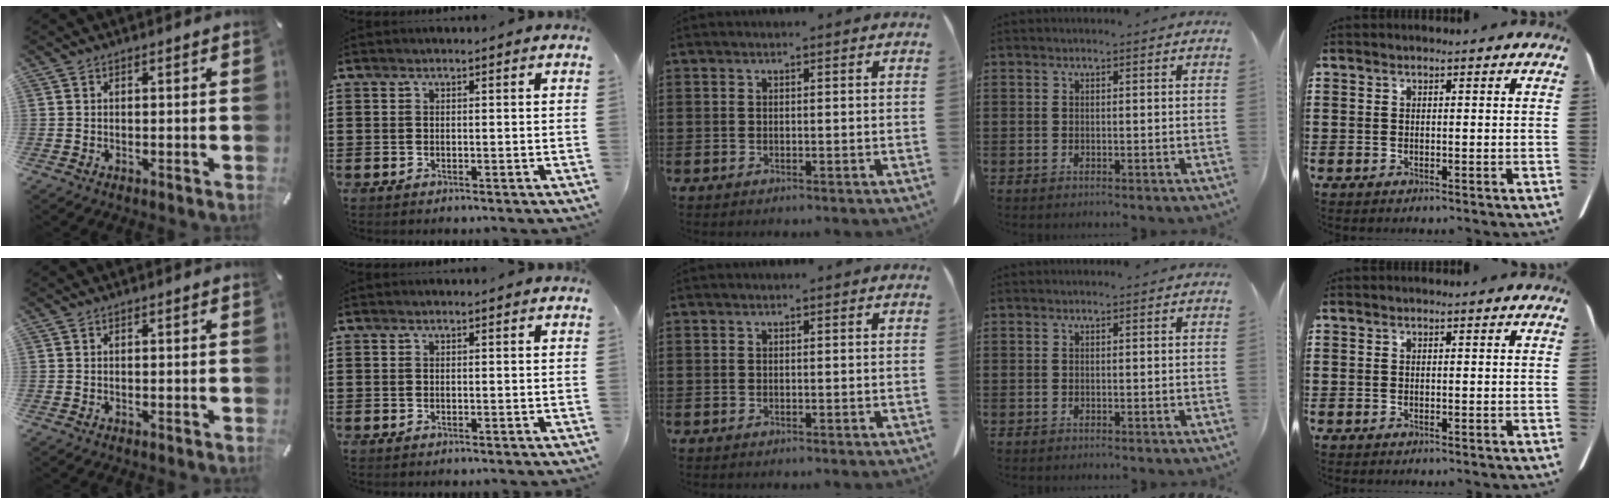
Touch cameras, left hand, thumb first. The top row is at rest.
{}